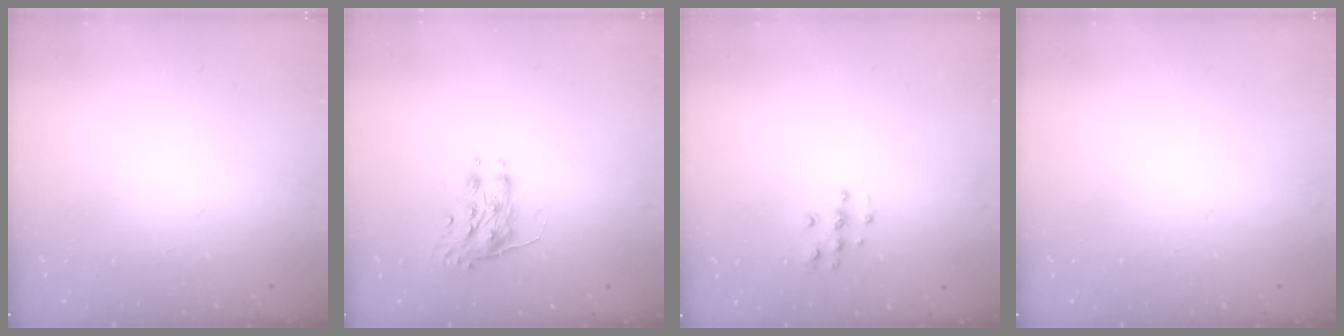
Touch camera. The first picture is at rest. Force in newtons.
{"total": 8.4, "press": 8.4, "slide": 0.3}
{"total": 4.8, "press": 4.8, "slide": 0.3}
{"total": 0.0}